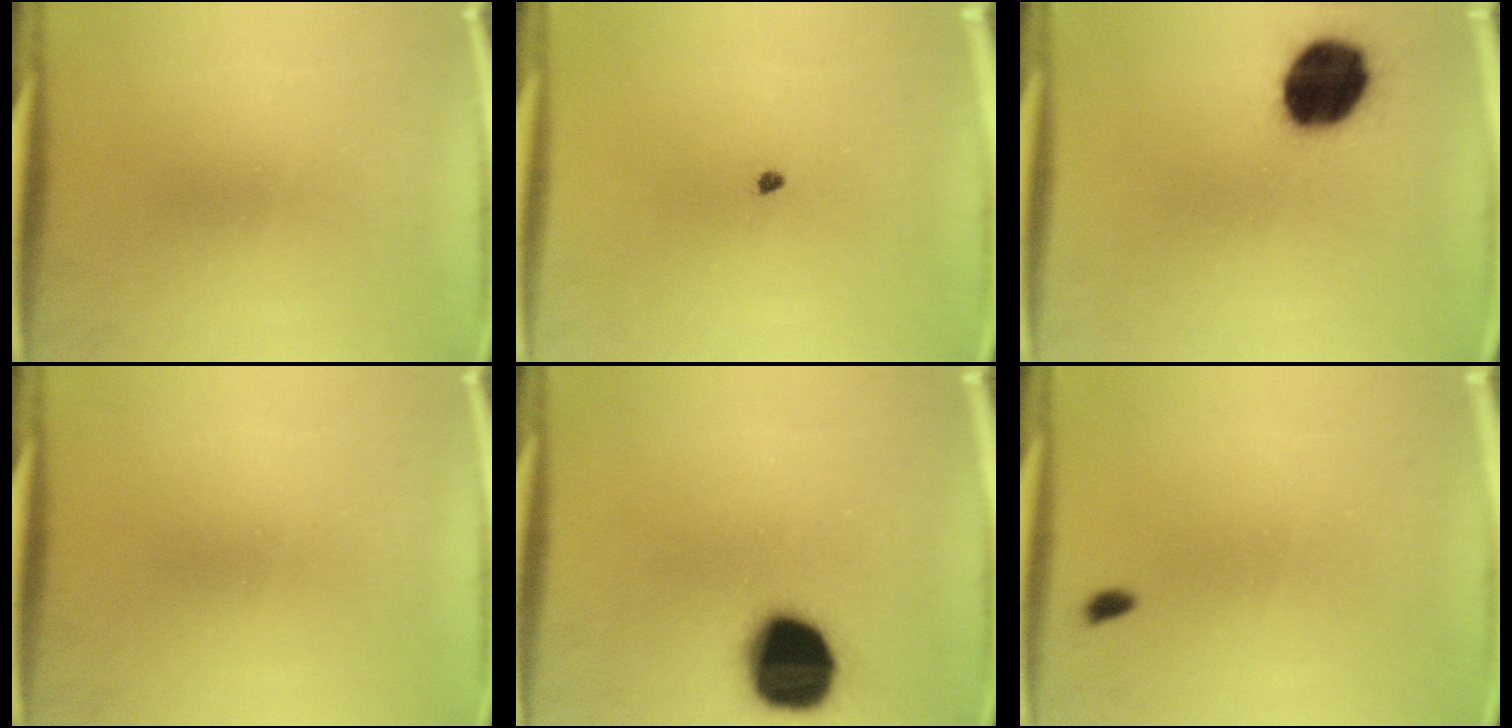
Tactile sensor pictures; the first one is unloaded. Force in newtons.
{"total": 0.7}
{"total": 16.8}
{"total": 0.0}
{"total": 19.8}
{"total": 0.7}